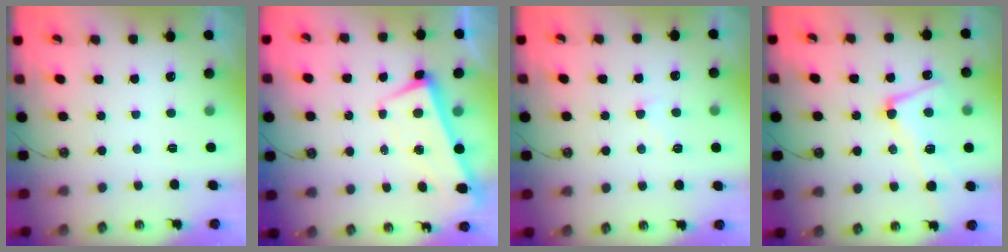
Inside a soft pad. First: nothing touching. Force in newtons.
{"total": 1.5, "press": 0.4, "slide": 1.5}
{"total": 0.9, "press": 0.7, "slide": 0.5}
{"total": 6.9, "press": 6.7, "slide": 1.5}